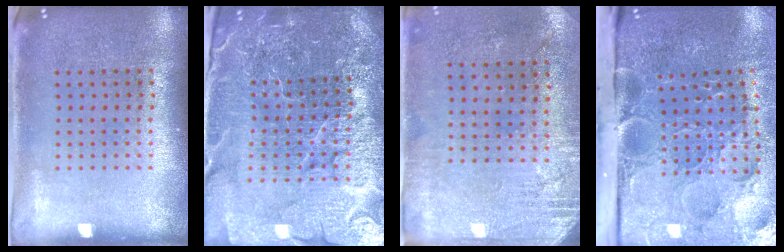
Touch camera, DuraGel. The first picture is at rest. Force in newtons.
{"total": 5.8, "press": 5.2, "slide": 2.6}
{"total": 2.7, "press": 2.3, "slide": 1.4}
{"total": 5.5, "press": 4.2, "slide": 3.5}